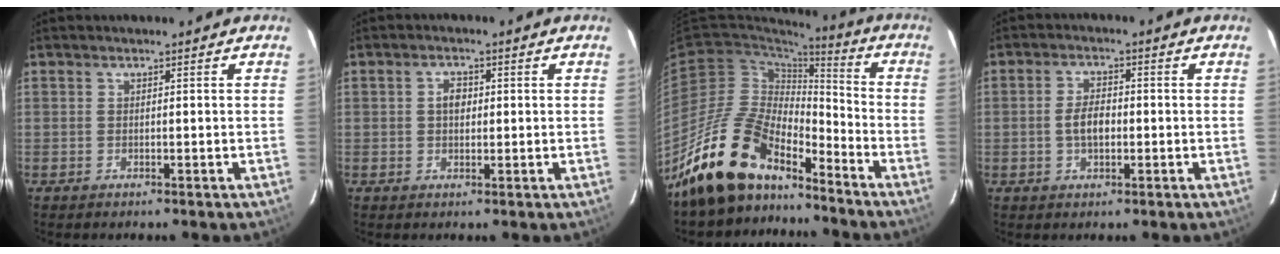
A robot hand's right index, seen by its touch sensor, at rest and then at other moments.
{"total": 2.5, "force": [0.2, 1.9, 1.6], "torque": [-0.026, 0.008, 0.003]}
{"total": 16.9, "force": [-13.8, 6.2, 7.5], "torque": [-0.148, 0.014, -0.255]}
{"total": 4.2, "force": [-0.7, 2.2, 3.5], "torque": [-0.068, 0.006, -0.010]}